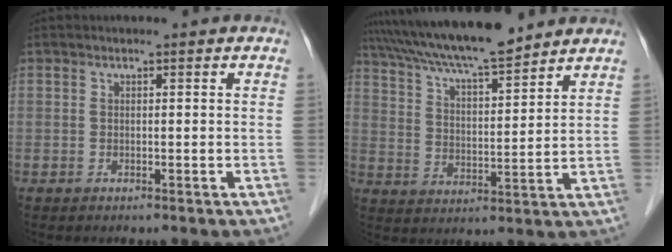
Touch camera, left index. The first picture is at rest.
{"total": 14.2, "force": [12.6, 1.0, 6.5], "torque": [-0.119, 0.013, 0.213]}